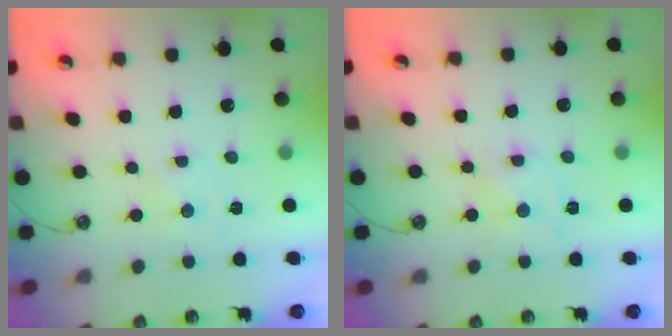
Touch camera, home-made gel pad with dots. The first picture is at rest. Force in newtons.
{"total": 2.8, "press": 2.7, "slide": 0.7}